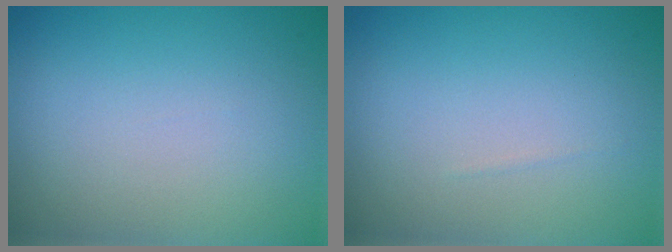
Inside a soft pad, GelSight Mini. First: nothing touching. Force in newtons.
{"total": 0.0}